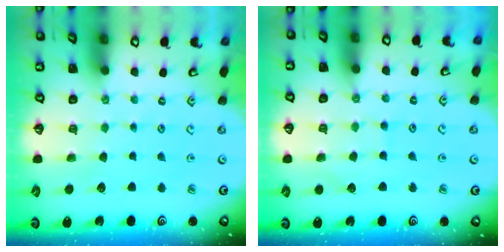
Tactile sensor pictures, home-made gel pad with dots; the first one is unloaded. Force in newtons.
{"total": 6.1, "press": 6.1, "slide": 0.6}